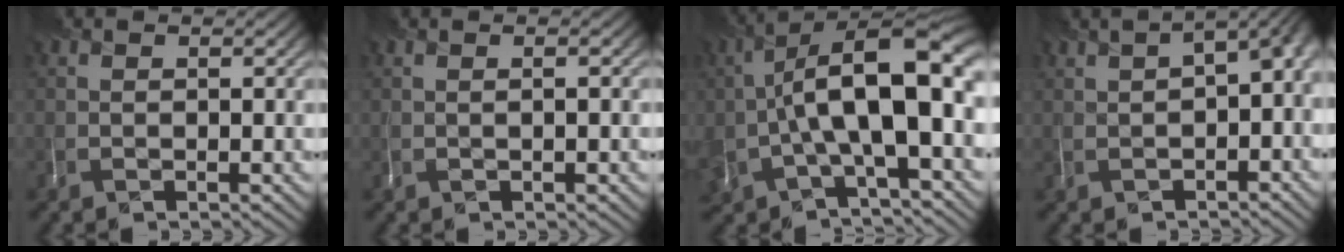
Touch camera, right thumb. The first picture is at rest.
{"total": 0.6, "force": [0.2, 0.2, 0.5], "torque": [0.000, 0.006, 0.002]}
{"total": 14.7, "force": [-0.5, 6.4, 13.3], "torque": [-0.237, 0.018, -0.009]}
{"total": 4.9, "force": [-0.4, 2.2, 4.3], "torque": [-0.059, 0.000, -0.002]}